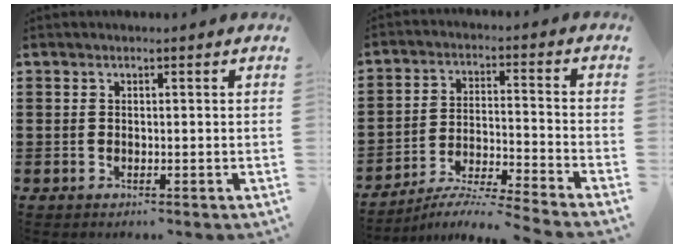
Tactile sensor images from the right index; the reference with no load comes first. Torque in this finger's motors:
{"motor_torque": [0.91, 0.89, -0.03, 0.04]}